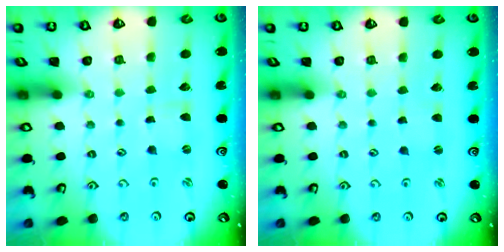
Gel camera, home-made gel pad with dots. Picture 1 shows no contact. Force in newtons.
{"total": 0.8, "press": 0.8, "slide": 0.1}